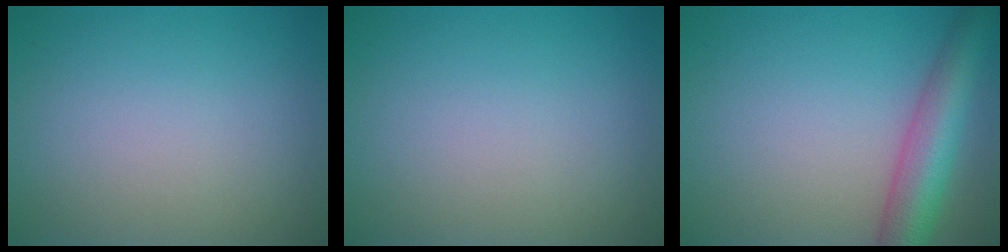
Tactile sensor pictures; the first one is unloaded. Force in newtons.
{"total": 0.0}
{"total": 6.2, "press": 6.2, "slide": 0.2}